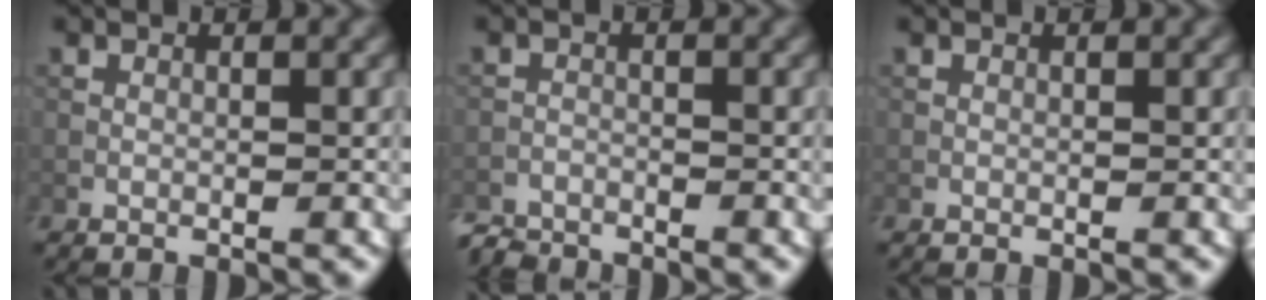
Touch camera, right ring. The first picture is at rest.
{"total": 2.3, "force": [-2.2, 0.3, 0.2], "torque": [-0.006, -0.002, -0.048]}
{"total": 0.0}